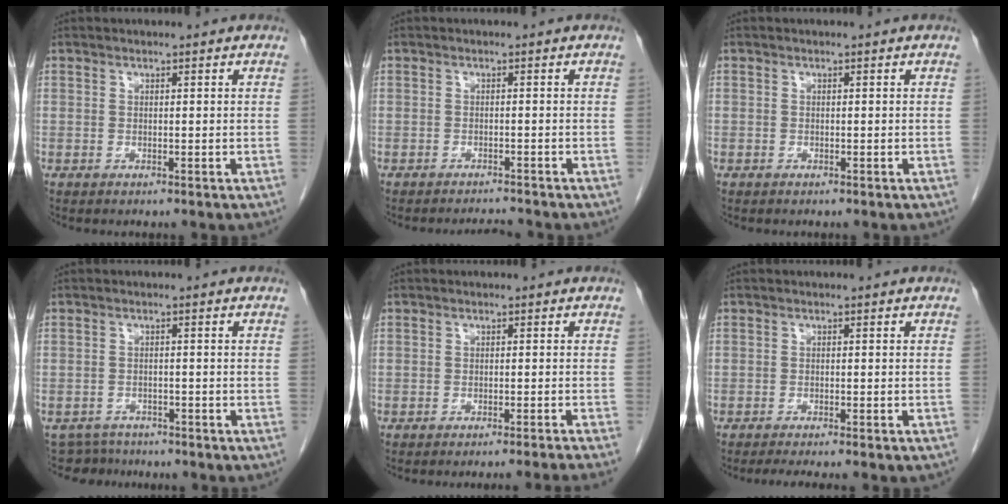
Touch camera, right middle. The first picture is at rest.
{"total": 2.4, "force": [-2.3, -0.6, 0.0], "torque": [-0.004, -0.014, -0.034]}
{"total": 0.0}
{"total": 4.6, "force": [-4.2, 1.6, -0.7], "torque": [0.013, 0.005, -0.065]}
{"total": 7.4, "force": [-6.6, -2.5, 2.0], "torque": [-0.001, -0.018, -0.079]}
{"total": 9.1, "force": [-7.8, 1.3, 4.4], "torque": [-0.049, -0.011, -0.097]}